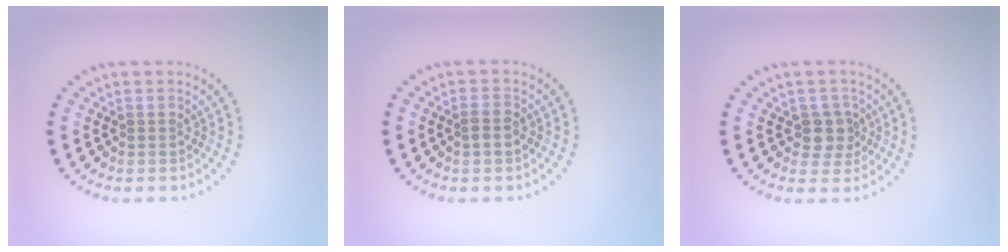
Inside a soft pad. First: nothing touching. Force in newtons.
{"total": 1.5, "press": 1.5, "slide": 0.4}
{"total": 2.2, "press": 1.9, "slide": 1.1}